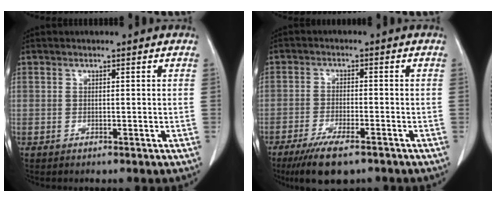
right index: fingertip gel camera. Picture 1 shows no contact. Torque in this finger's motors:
{"motor_torque": [0.85, -0.72, 0.31, 0.06]}